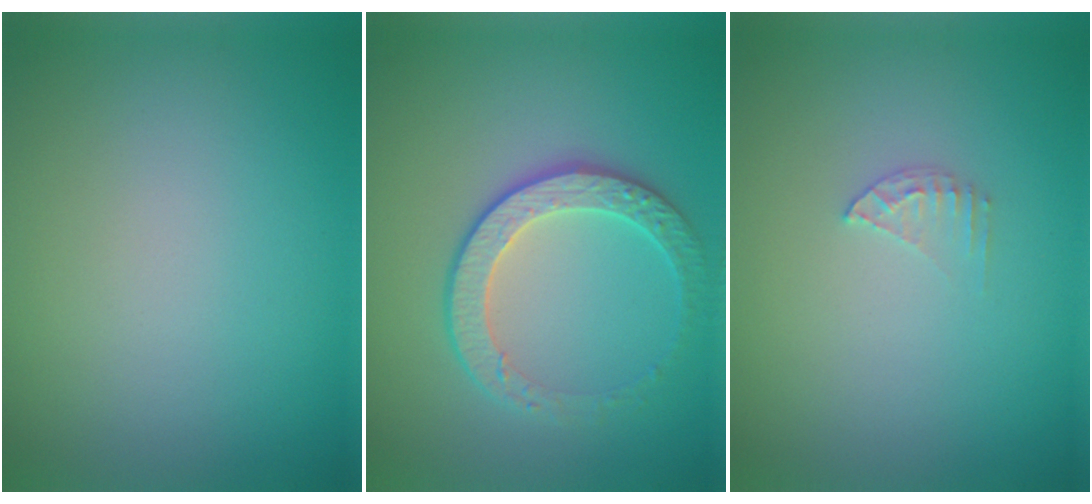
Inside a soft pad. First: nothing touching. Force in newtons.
{"total": 3.2, "press": 2.8, "slide": 1.6}
{"total": 1.3, "press": 1.3, "slide": 0.1}